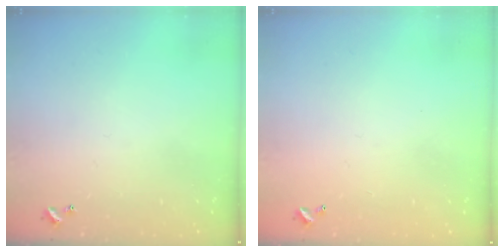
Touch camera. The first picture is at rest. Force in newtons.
{"total": 2.9, "press": 2.9, "slide": 0.1}